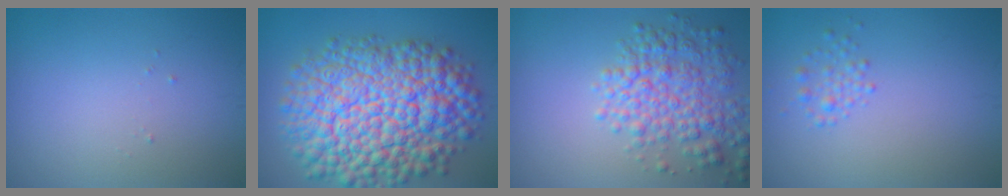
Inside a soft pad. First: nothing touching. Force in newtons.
{"total": 15.3, "press": 15.2, "slide": 0.5}
{"total": 5.4, "press": 5.3, "slide": 0.2}
{"total": 1.4, "press": 1.4, "slide": 0.1}